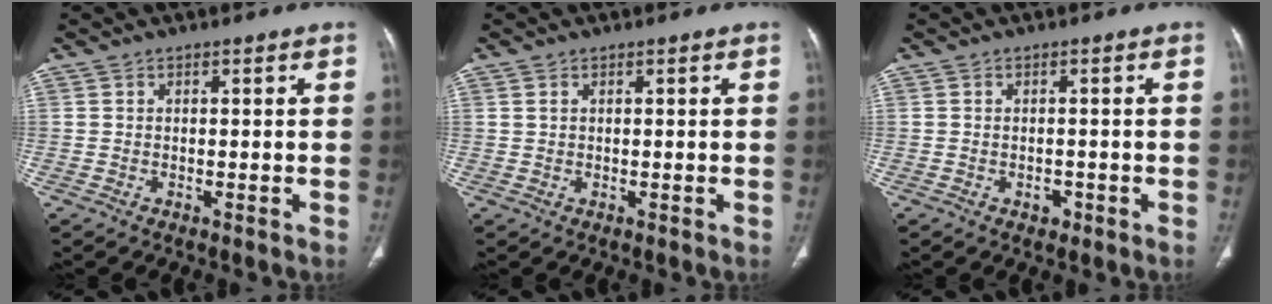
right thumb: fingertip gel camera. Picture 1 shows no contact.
{"total": 0.9, "force": [0.4, 0.6, 0.5], "torque": [-0.012, 0.002, 0.011]}
{"total": 1.4, "force": [-0.7, 1.0, 0.7], "torque": [-0.004, 0.002, -0.007]}